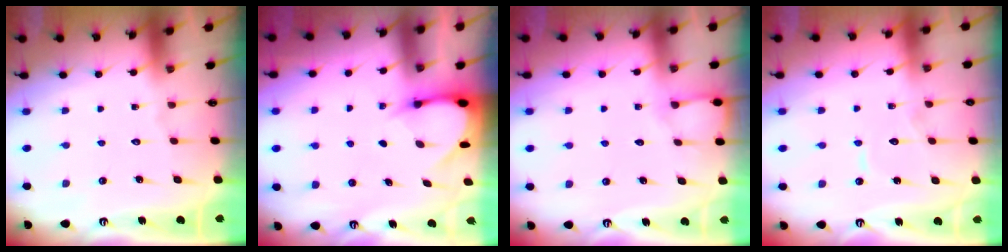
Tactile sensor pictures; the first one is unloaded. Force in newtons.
{"total": 3.5, "press": 3.5, "slide": 0.2}
{"total": 3.5, "press": 3.5, "slide": 0.5}
{"total": 5.4, "press": 5.4, "slide": 0.4}